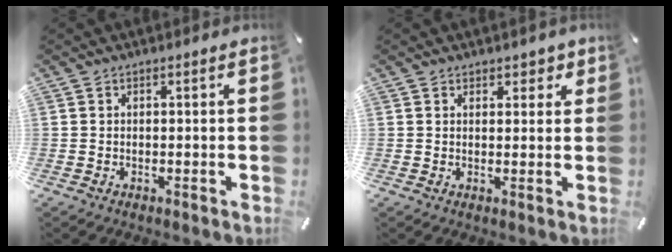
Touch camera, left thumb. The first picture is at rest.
{"total": 2.3, "force": [1.5, 1.7, 0.6], "torque": [0.010, -0.004, 0.021]}